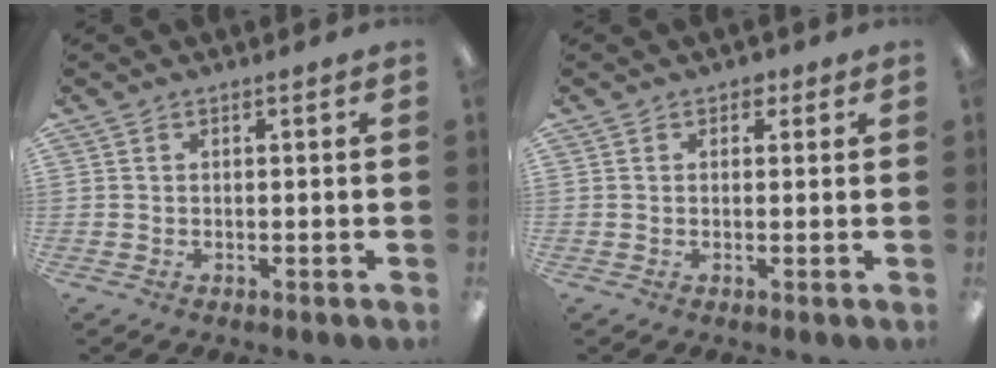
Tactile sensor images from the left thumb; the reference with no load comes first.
{"total": 1.6, "force": [0.8, 1.2, 0.7], "torque": [0.002, -0.003, 0.011]}